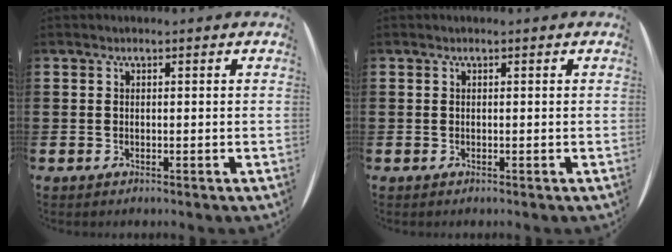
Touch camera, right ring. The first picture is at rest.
{"total": 0.0}